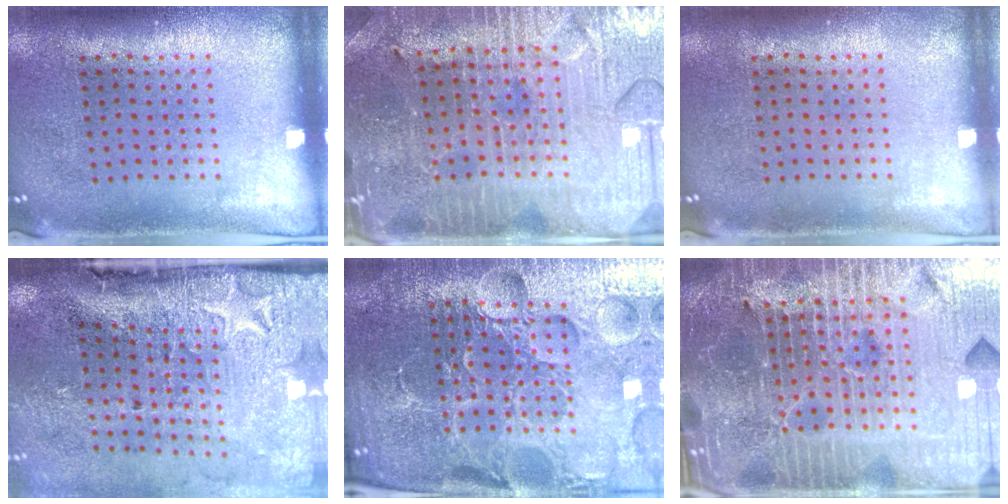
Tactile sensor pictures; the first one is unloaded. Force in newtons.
{"total": 3.5, "press": 3.4, "slide": 0.6}
{"total": 0.0}
{"total": 4.9, "press": 3.8, "slide": 3.1}
{"total": 6.7, "press": 5.9, "slide": 3.2}
{"total": 7.1, "press": 6.2, "slide": 3.5}